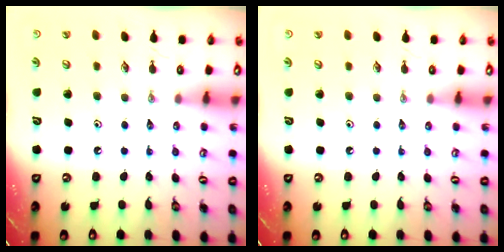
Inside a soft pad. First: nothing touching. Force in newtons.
{"total": 0.0}